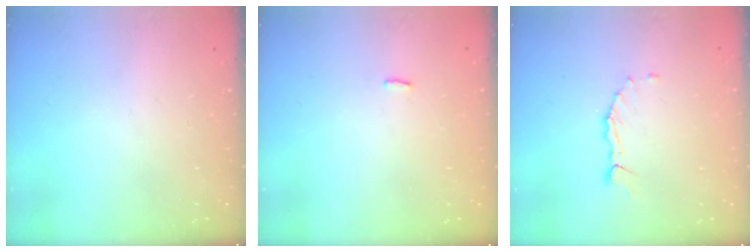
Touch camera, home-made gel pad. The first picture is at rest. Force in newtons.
{"total": 2.2, "press": 2.1, "slide": 0.4}
{"total": 1.0, "press": 1.0, "slide": 0.2}